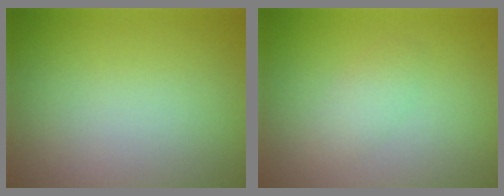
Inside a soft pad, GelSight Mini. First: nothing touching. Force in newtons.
{"total": 1.6, "press": 1.6, "slide": 0.1}